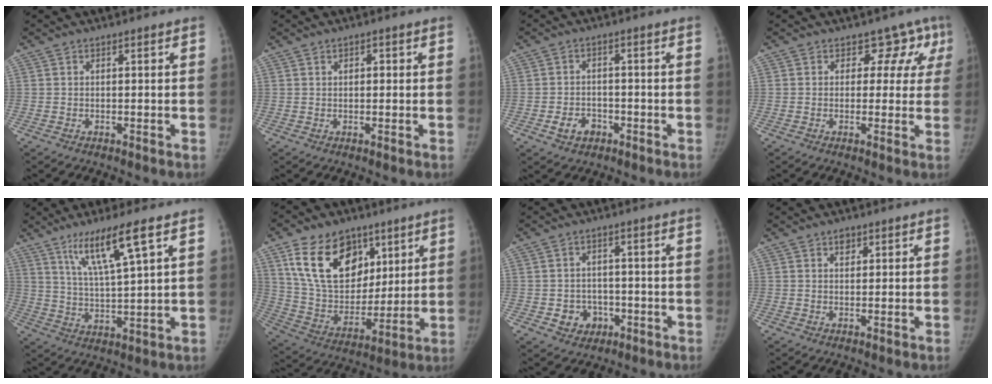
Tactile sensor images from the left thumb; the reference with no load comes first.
{"total": 1.4, "force": [0.4, 1.1, 0.9], "torque": [-0.003, 0.002, 0.004]}
{"total": 4.5, "force": [-2.2, 3.4, 2.0], "torque": [-0.022, 0.017, -0.031]}
{"total": 6.3, "force": [3.3, 5.1, 1.7], "torque": [0.031, -0.008, 0.022]}
{"total": 11.0, "force": [6.1, 0.7, 9.1], "torque": [-0.169, -0.028, 0.119]}
{"total": 20.6, "force": [10.3, 13.9, 11.3], "torque": [-0.160, -0.039, 0.193]}
{"total": 5.5, "force": [-1.8, 4.8, 1.9], "torque": [0.001, 0.014, -0.019]}
{"total": 1.9, "force": [1.1, 1.3, 0.9], "torque": [0.000, -0.004, 0.016]}